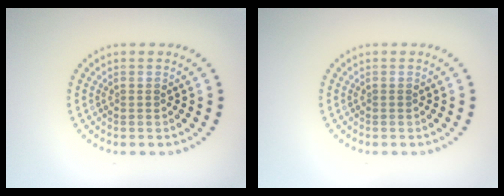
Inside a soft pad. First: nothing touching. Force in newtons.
{"total": 0.0}